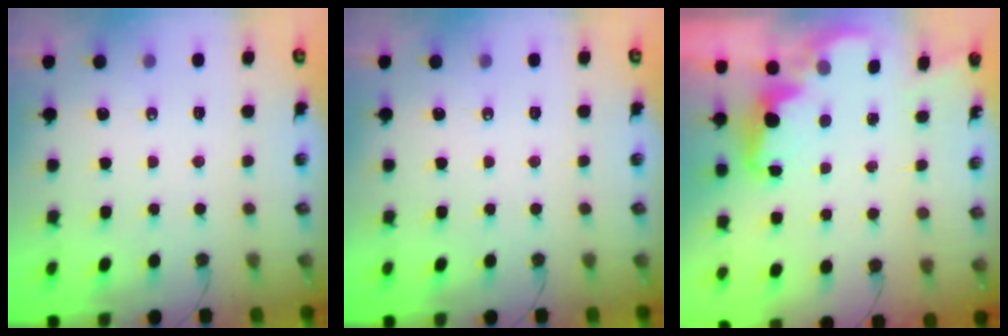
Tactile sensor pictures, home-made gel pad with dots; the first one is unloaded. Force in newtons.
{"total": 0.0}
{"total": 2.5, "press": 2.4, "slide": 0.5}